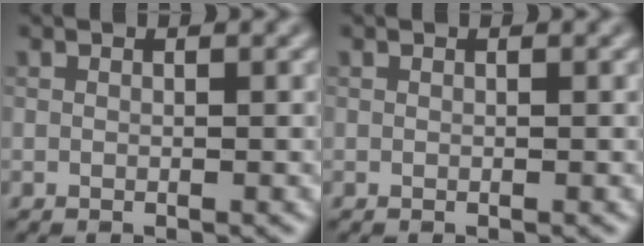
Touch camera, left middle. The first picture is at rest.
{"total": 0.0}